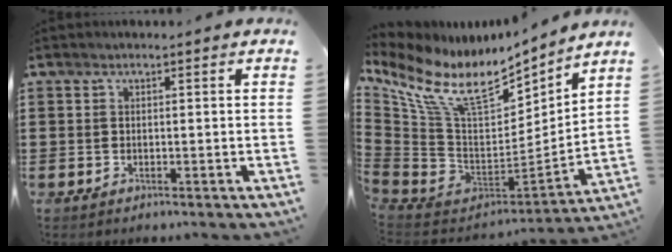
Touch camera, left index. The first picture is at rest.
{"total": 14.1, "force": [8.7, 5.9, 9.4], "torque": [-0.232, -0.058, 0.151]}